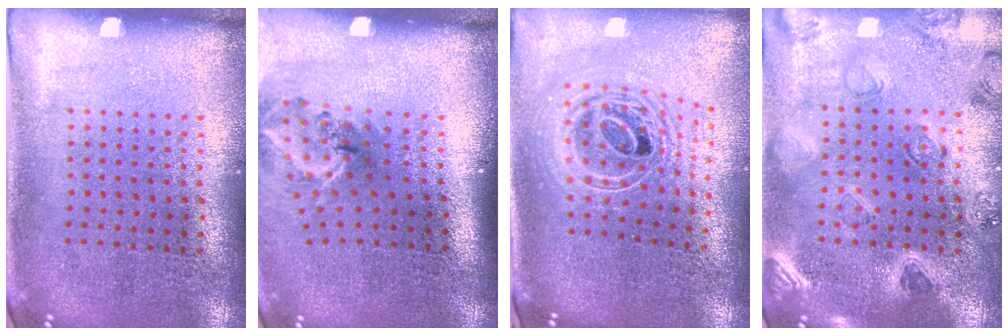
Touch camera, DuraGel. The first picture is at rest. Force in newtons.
{"total": 1.9, "press": 1.3, "slide": 1.4}
{"total": 2.4, "press": 1.8, "slide": 1.6}
{"total": 0.8, "press": 0.7, "slide": 0.3}